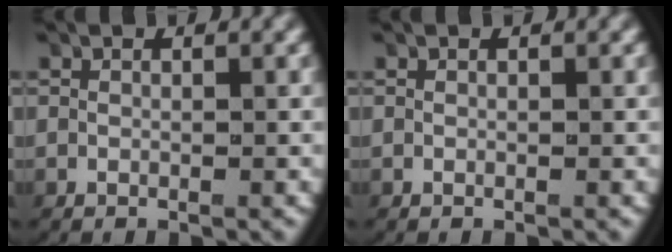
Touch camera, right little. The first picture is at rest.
{"total": 0.0}